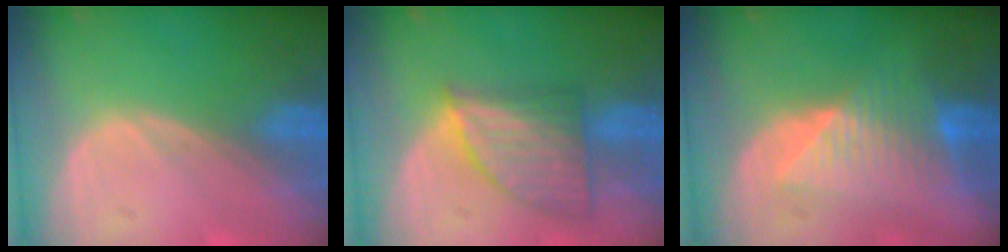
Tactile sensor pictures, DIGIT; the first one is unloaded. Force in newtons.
{"total": 7.6, "press": 6.7, "slide": 3.5}
{"total": 7.3, "press": 7.2, "slide": 1.5}